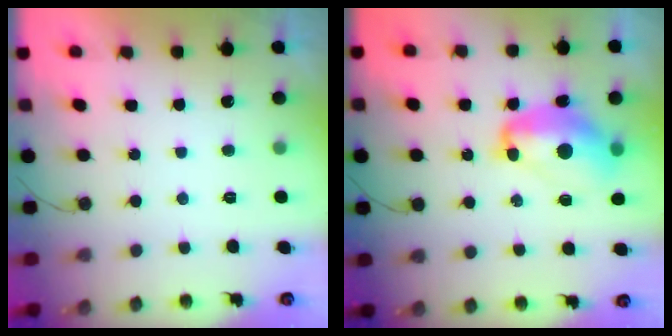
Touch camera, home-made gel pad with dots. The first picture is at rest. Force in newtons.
{"total": 13.9, "press": 13.8, "slide": 1.4}